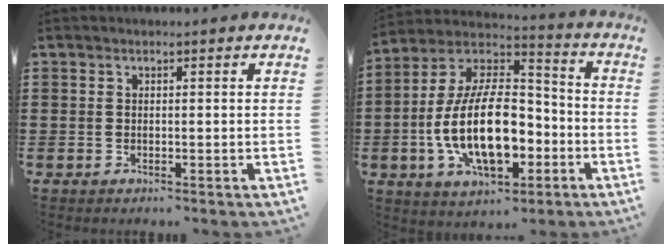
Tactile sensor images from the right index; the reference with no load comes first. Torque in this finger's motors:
{"motor_torque": [2.14, 0.00, 1.05, 0.21]}